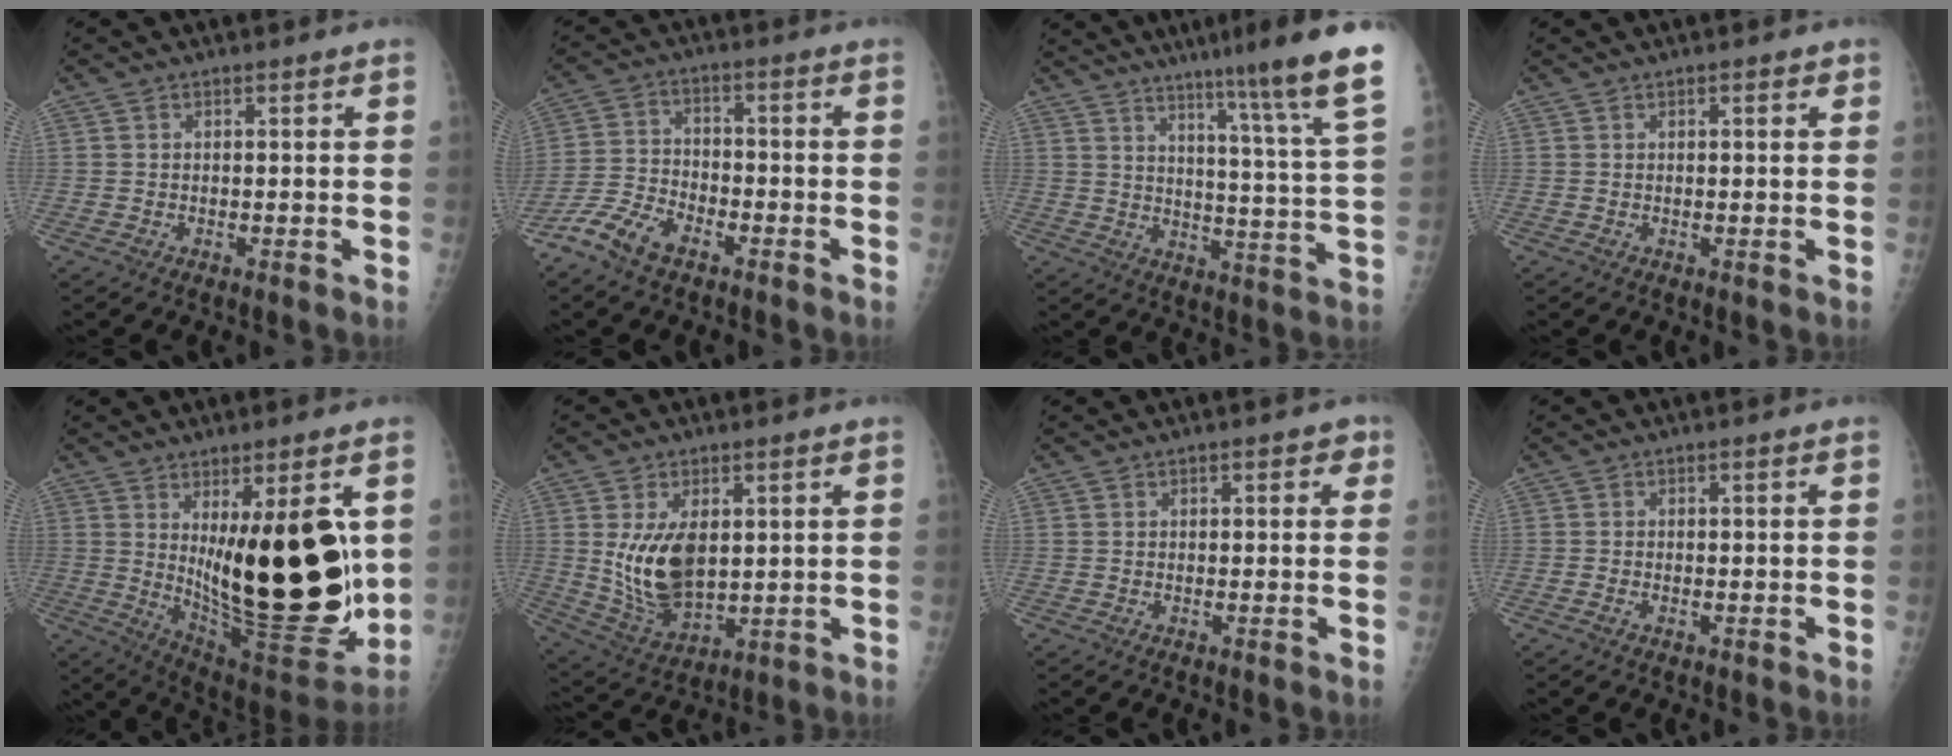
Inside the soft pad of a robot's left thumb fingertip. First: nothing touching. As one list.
[{"total": 8.1, "force": [-5.6, 3.8, 4.5], "torque": [-0.098, 0.018, -0.115]}, {"total": 17.9, "force": [13.3, -0.4, 12.0], "torque": [-0.149, -0.086, 0.172]}, {"total": 1.5, "force": [0.7, 0.6, 1.2], "torque": [-0.011, 0.000, 0.007]}, {"total": 27.0, "force": [3.0, 9.1, 25.3], "torque": [-0.339, -0.068, 0.065]}, {"total": 12.0, "force": [1.8, 7.0, 9.6], "torque": [-0.158, -0.020, 0.052]}, {"total": 2.5, "force": [1.0, 1.4, 1.9], "torque": [-0.008, 0.002, 0.008]}, {"total": 1.1, "force": [-0.4, 0.5, 0.9], "torque": [-0.022, 0.007, -0.007]}]